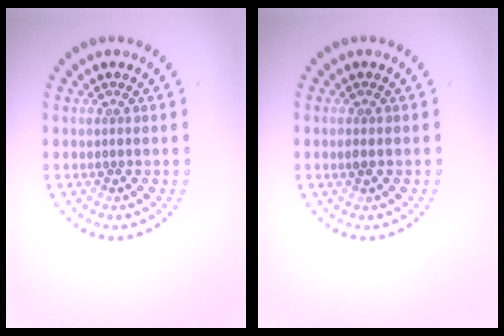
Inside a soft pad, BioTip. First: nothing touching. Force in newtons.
{"total": 0.7, "press": 0.7, "slide": 0.1}